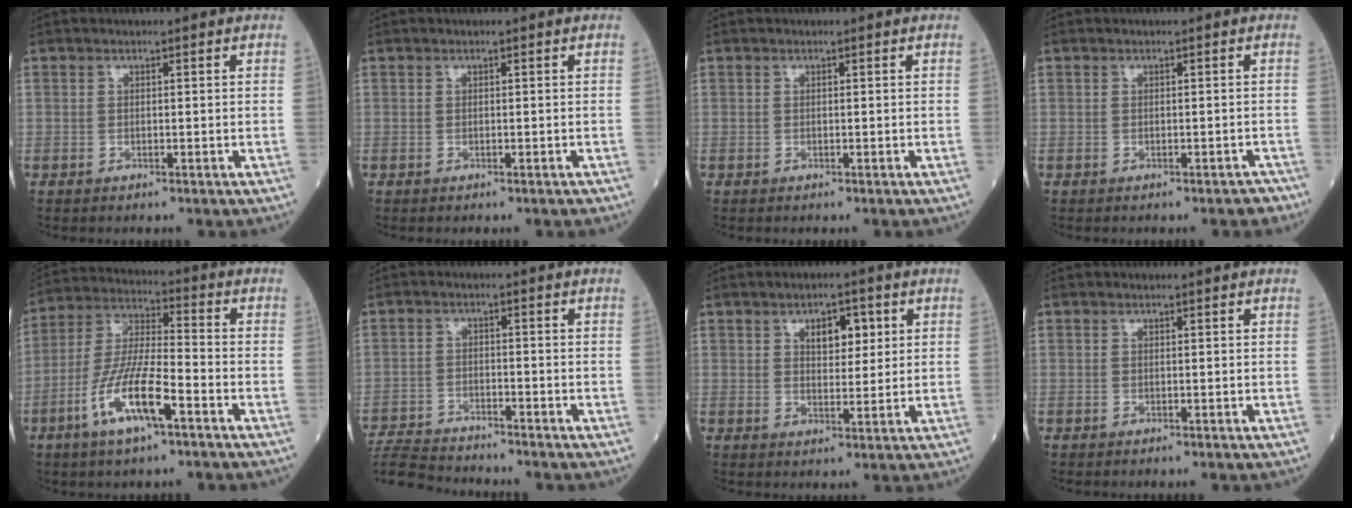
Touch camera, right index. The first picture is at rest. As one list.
[{"total": 0.0}, {"total": 0.0}, {"total": 2.5, "force": [-2.1, 1.0, 1.0], "torque": [-0.006, -0.001, -0.020]}, {"total": 11.9, "force": [-5.6, 2.1, 10.3], "torque": [-0.208, -0.006, -0.107]}, {"total": 7.8, "force": [-7.7, 0.7, 0.7], "torque": [-0.015, -0.008, -0.143]}, {"total": 4.6, "force": [1.9, 2.3, 3.5], "torque": [-0.053, 0.005, 0.031]}, {"total": 0.0}]